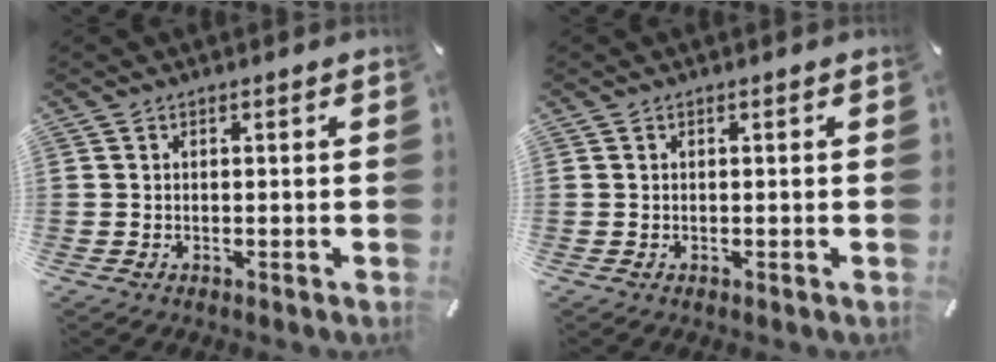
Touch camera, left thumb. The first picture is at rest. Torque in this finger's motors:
{"motor_torque": [0.00, 0.00, 0.01, 0.00, 0.00]}